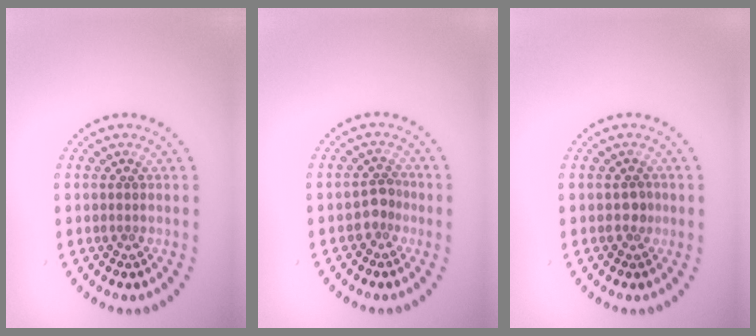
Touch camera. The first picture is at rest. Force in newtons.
{"total": 1.7, "press": 1.4, "slide": 1.0}
{"total": 0.9, "press": 0.9, "slide": 0.3}